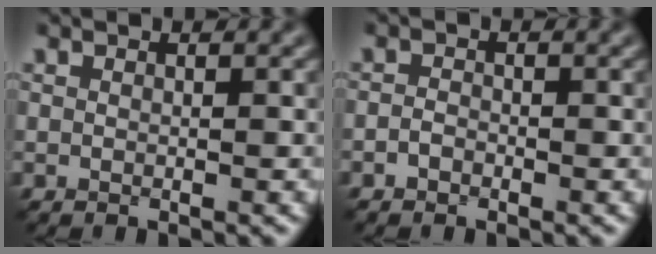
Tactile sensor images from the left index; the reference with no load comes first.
{"total": 1.0, "force": [-0.7, 0.6, 0.3], "torque": [-0.007, 0.002, -0.017]}